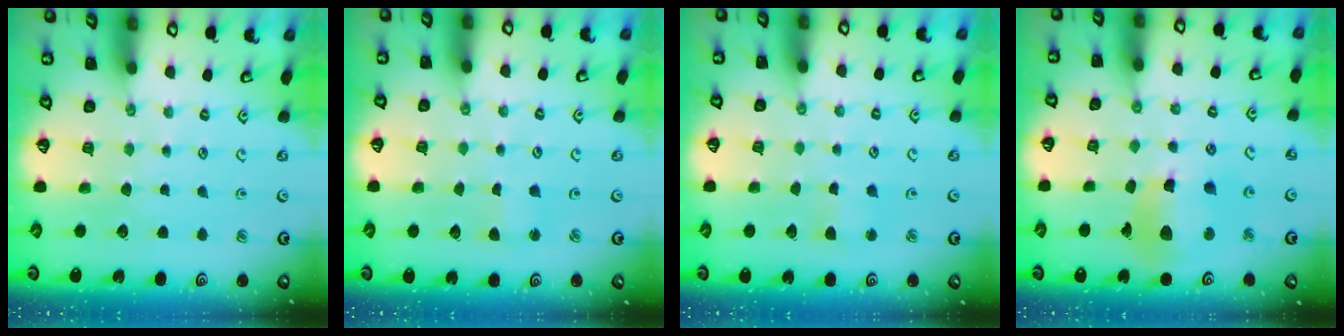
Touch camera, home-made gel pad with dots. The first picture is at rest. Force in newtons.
{"total": 2.1, "press": 2.1, "slide": 0.4}
{"total": 3.2, "press": 3.2, "slide": 0.4}
{"total": 12.6, "press": 12.5, "slide": 1.6}